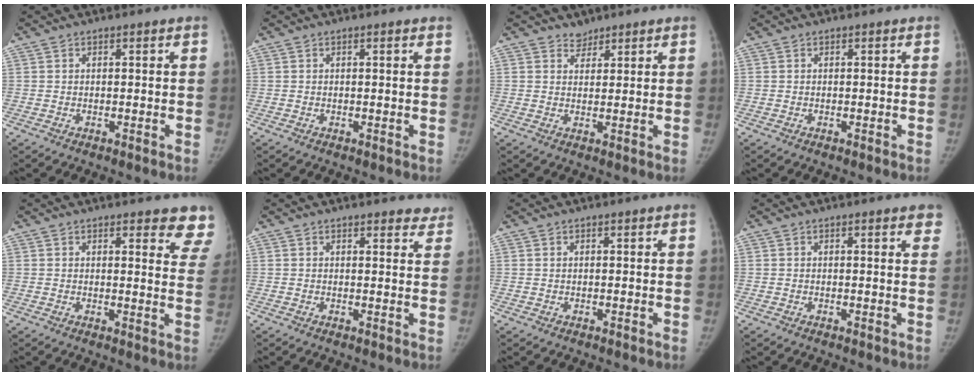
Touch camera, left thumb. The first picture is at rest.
{"total": 0.8, "force": [0.5, 0.0, 0.6], "torque": [-0.007, 0.004, 0.005]}
{"total": 2.2, "force": [1.8, 1.2, -0.1], "torque": [0.023, -0.014, 0.024]}
{"total": 0.0}
{"total": 9.1, "force": [7.7, 2.4, 4.3], "torque": [-0.011, -0.037, 0.064]}
{"total": 4.7, "force": [4.2, 1.7, 1.3], "torque": [0.020, -0.018, 0.041]}
{"total": 0.0}
{"total": 3.4, "force": [2.2, 0.8, 2.5], "torque": [-0.013, -0.001, 0.019]}